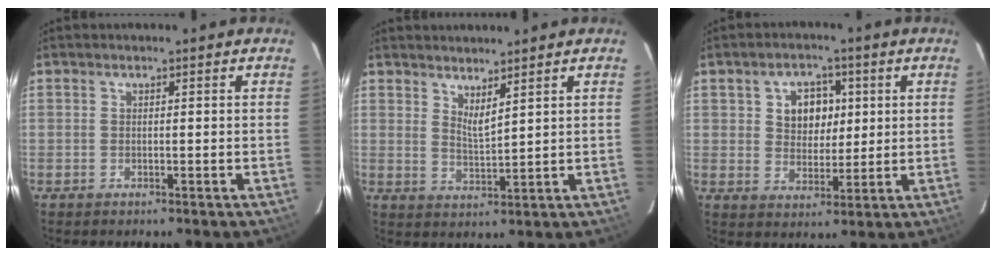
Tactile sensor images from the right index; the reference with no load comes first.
{"total": 3.7, "force": [3.0, 0.3, 2.1], "torque": [-0.037, -0.009, 0.049]}
{"total": 7.2, "force": [1.9, 5.7, 4.0], "torque": [-0.071, 0.018, 0.039]}